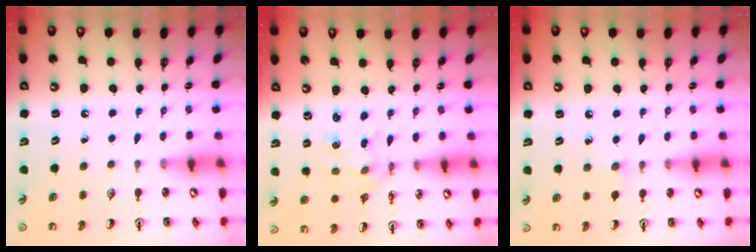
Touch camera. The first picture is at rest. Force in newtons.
{"total": 1.1, "press": 1.0, "slide": 0.4}
{"total": 5.3, "press": 5.2, "slide": 1.0}